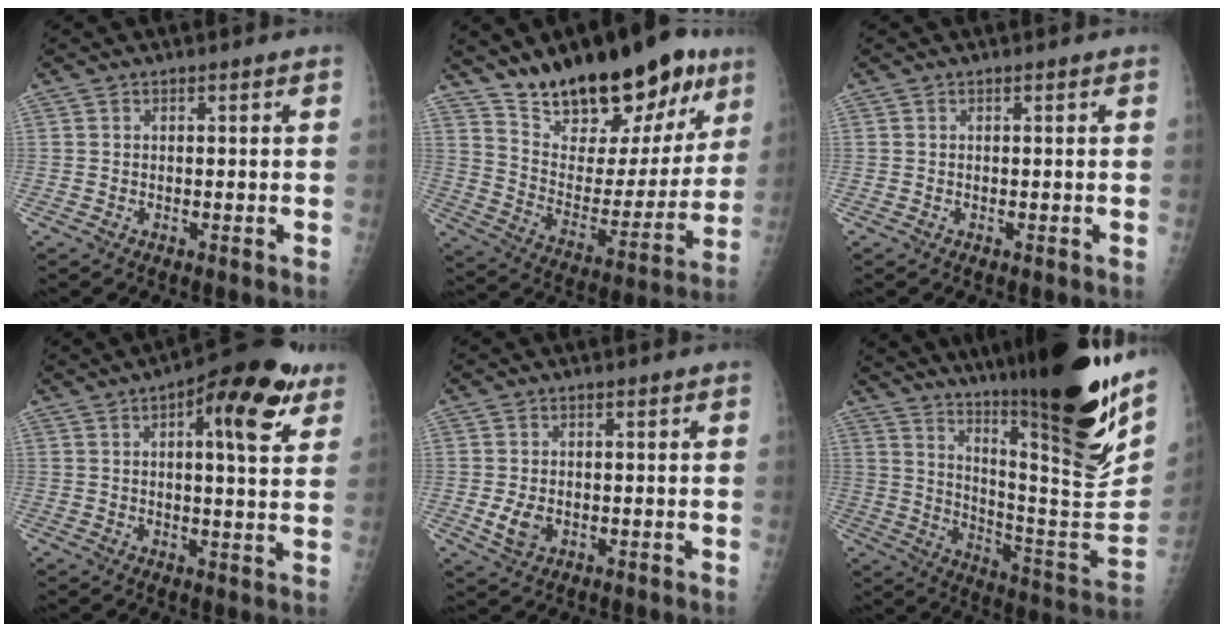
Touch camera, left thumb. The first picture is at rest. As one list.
[{"total": 25.4, "force": [17.1, 11.2, 15.0], "torque": [-0.179, -0.073, 0.273]}, {"total": 0.0}, {"total": 14.6, "force": [6.7, 4.8, 12.0], "torque": [-0.137, -0.008, 0.083]}, {"total": 3.5, "force": [-0.4, 2.4, 2.5], "torque": [-0.048, -0.007, -0.002]}, {"total": 32.6, "force": [21.7, 4.9, 23.8], "torque": [-0.328, -0.109, 0.330]}]